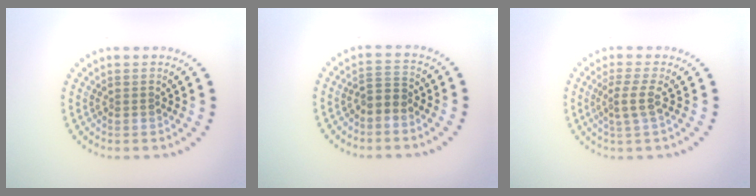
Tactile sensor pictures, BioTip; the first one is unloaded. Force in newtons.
{"total": 1.8, "press": 1.5, "slide": 1.1}
{"total": 2.2, "press": 1.6, "slide": 1.5}